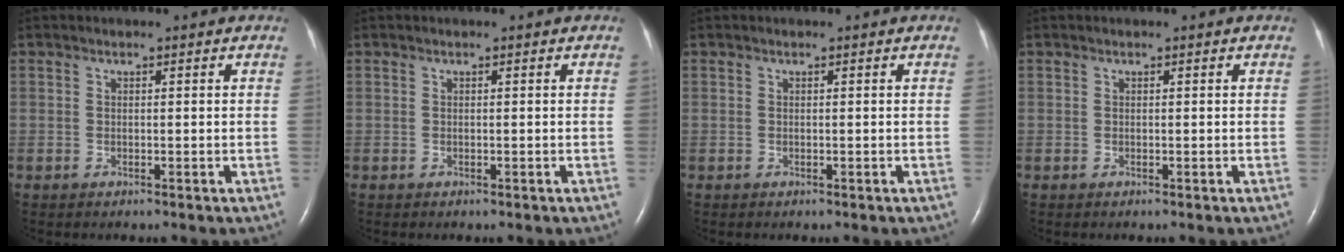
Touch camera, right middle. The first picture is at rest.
{"total": 0.0}
{"total": 0.0}
{"total": 0.0}